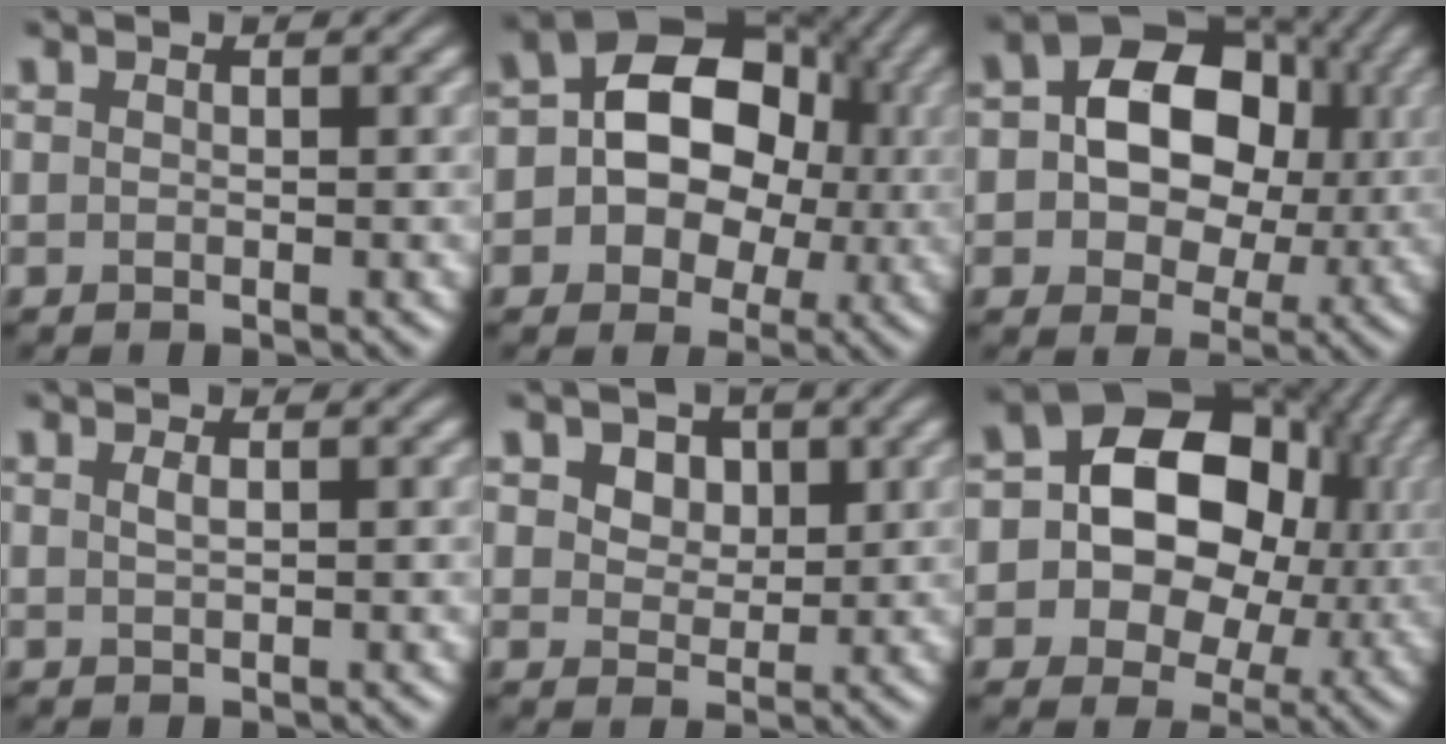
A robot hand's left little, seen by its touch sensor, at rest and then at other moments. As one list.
[{"total": 9.9, "force": [0.5, 7.5, 6.4], "torque": [-0.076, 0.017, -0.012]}, {"total": 11.2, "force": [1.4, 8.4, 7.3], "torque": [-0.088, 0.022, 0.004]}, {"total": 0.8, "force": [0.3, 0.3, 0.7], "torque": [-0.014, 0.003, 0.006]}, {"total": 4.1, "force": [2.2, 2.8, 2.1], "torque": [-0.049, 0.001, 0.030]}, {"total": 12.7, "force": [1.2, 10.1, 7.6], "torque": [-0.115, 0.010, 0.003]}]